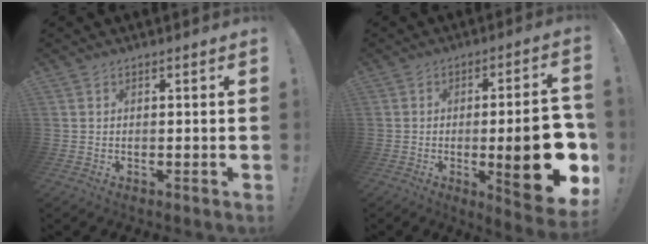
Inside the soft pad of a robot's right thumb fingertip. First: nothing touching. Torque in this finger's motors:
{"motor_torque": [0.13, 1.38, 2.08, -0.69, 0.44]}